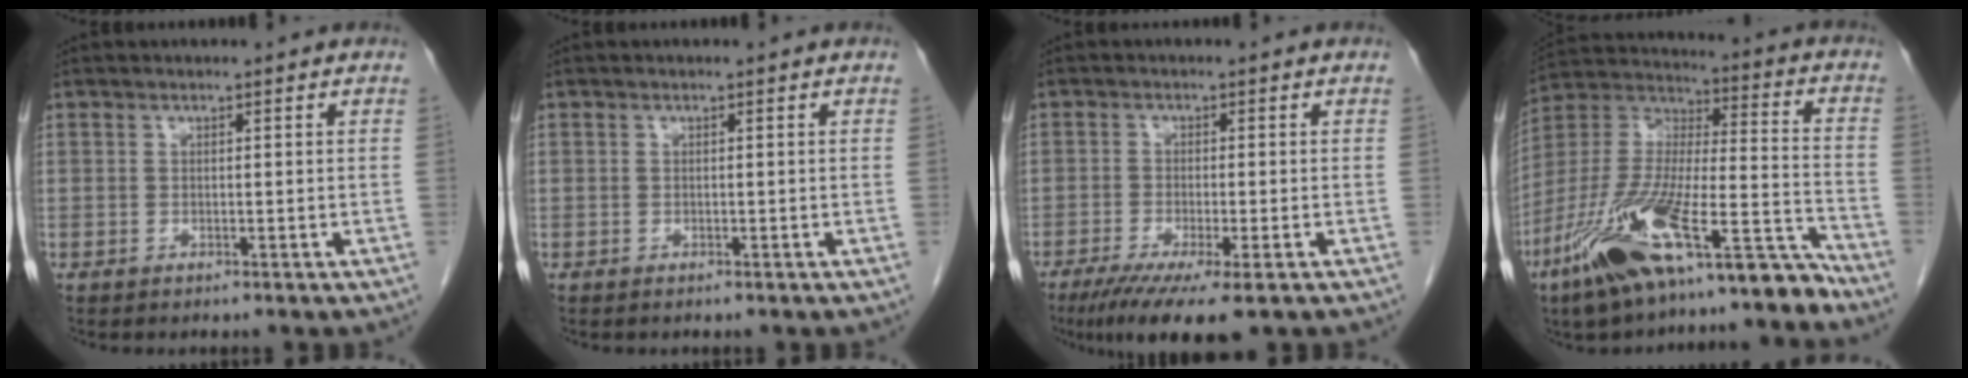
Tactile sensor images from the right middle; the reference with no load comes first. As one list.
[{"total": 0.9, "force": [-0.8, 0.5, -0.1], "torque": [-0.007, 0.000, -0.012]}, {"total": 9.0, "force": [-5.8, 1.0, 6.8], "torque": [-0.108, -0.023, -0.091]}, {"total": 21.9, "force": [-15.5, 4.1, 15.0], "torque": [-0.279, -0.001, -0.274]}]